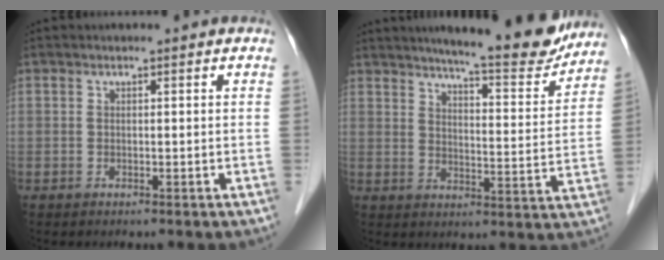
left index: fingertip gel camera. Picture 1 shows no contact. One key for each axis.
{"total": 15.6, "fx": 13.9, "fy": 1.8, "fz": 6.9, "tx": -0.092, "ty": -0.028, "tz": 0.176}